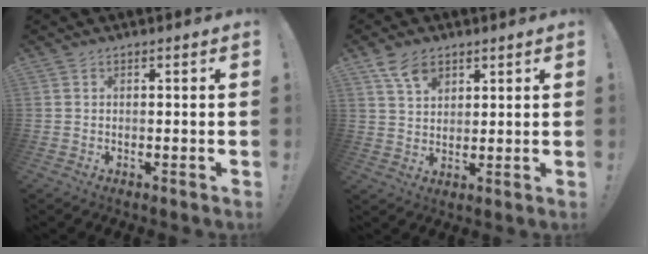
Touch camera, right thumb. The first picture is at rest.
{"total": 7.2, "force": [4.4, 4.5, 3.5], "torque": [-0.055, -0.013, 0.082]}